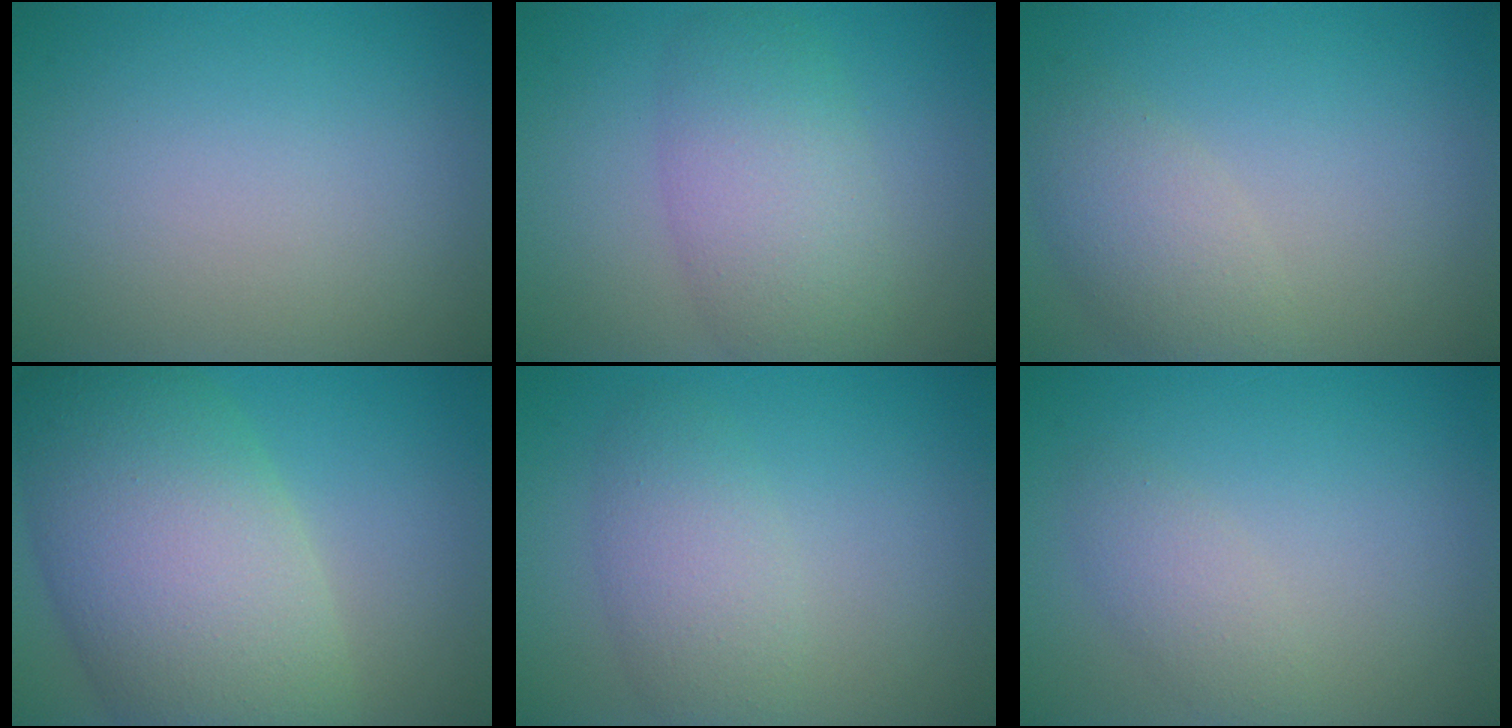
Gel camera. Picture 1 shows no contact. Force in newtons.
{"total": 5.2, "press": 5.2, "slide": 0.4}
{"total": 3.3, "press": 3.2, "slide": 0.2}
{"total": 12.5, "press": 12.5, "slide": 0.7}
{"total": 3.5, "press": 3.5, "slide": 0.2}
{"total": 1.9, "press": 1.9, "slide": 0.1}